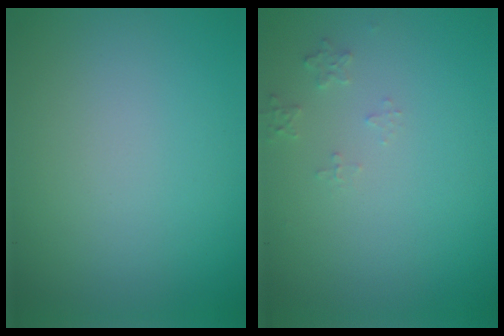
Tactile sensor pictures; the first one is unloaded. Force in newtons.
{"total": 1.1, "press": 1.1, "slide": 0.2}